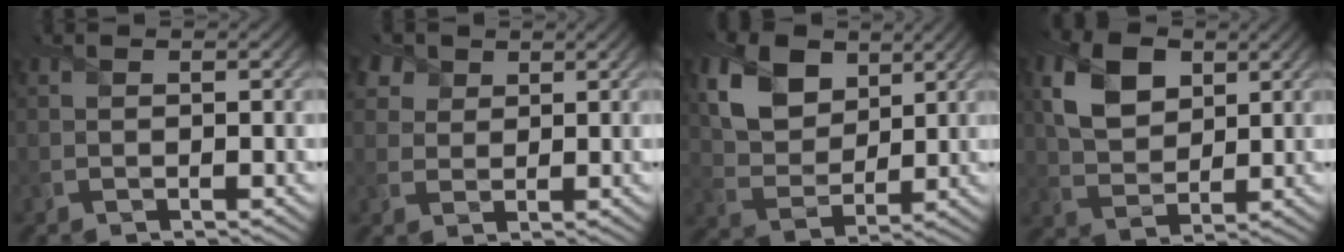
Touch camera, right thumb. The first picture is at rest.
{"total": 4.9, "force": [3.1, 3.3, 1.8], "torque": [-0.055, -0.001, 0.065]}
{"total": 8.9, "force": [4.3, 5.9, 5.2], "torque": [-0.135, 0.001, 0.070]}
{"total": 7.9, "force": [3.1, 5.1, 5.2], "torque": [-0.125, 0.004, 0.055]}